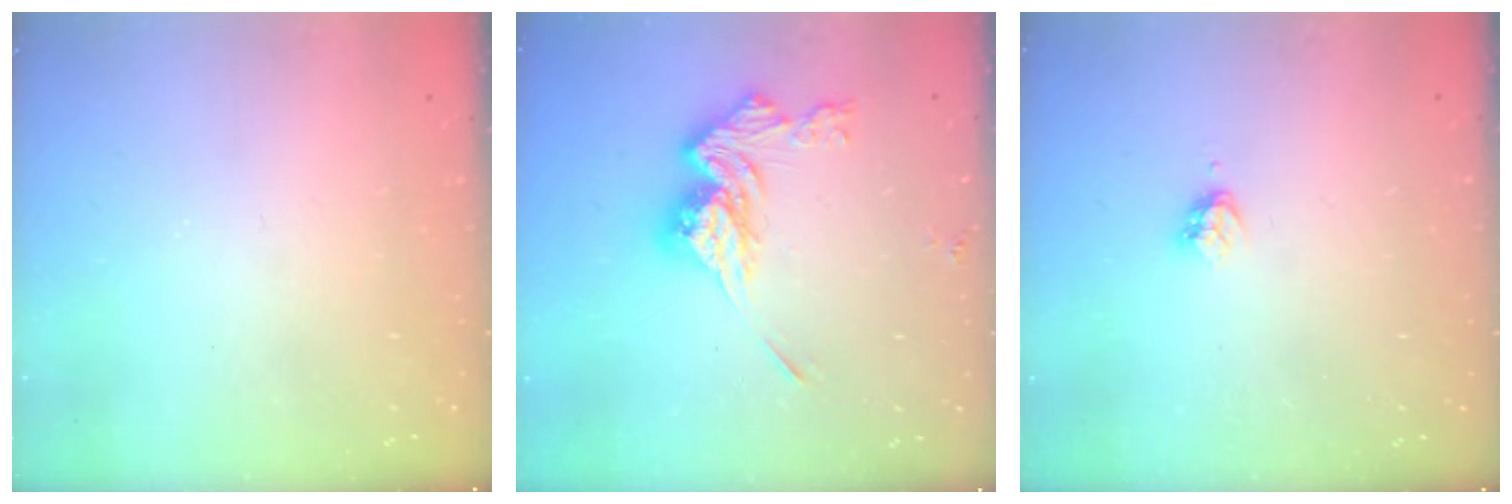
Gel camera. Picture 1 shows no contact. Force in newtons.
{"total": 14.5, "press": 14.5, "slide": 0.8}
{"total": 3.2, "press": 3.1, "slide": 0.5}